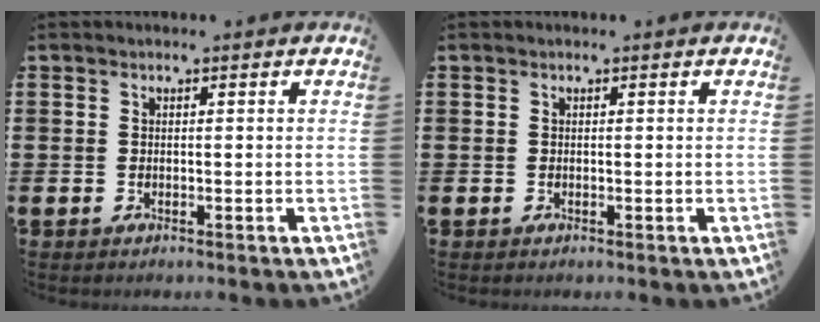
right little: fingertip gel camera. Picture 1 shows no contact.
{"total": 0.0}